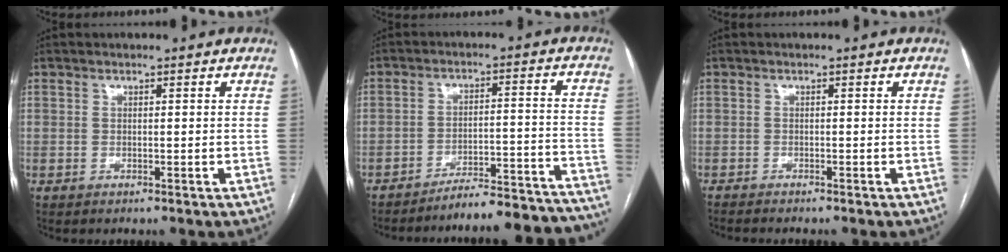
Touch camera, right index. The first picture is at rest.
{"total": 20.7, "force": [-20.0, 1.5, 4.9], "torque": [-0.016, 0.023, -0.258]}
{"total": 3.2, "force": [-2.9, 0.2, 1.4], "torque": [-0.024, -0.007, -0.039]}